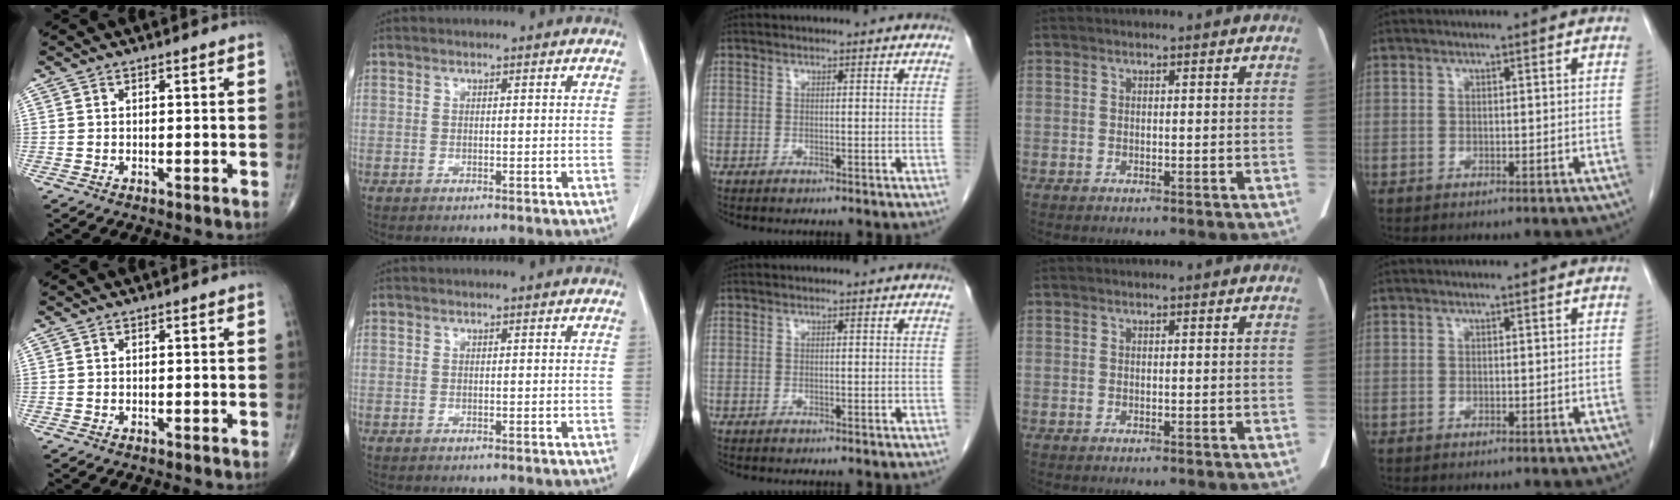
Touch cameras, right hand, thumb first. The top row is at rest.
{}